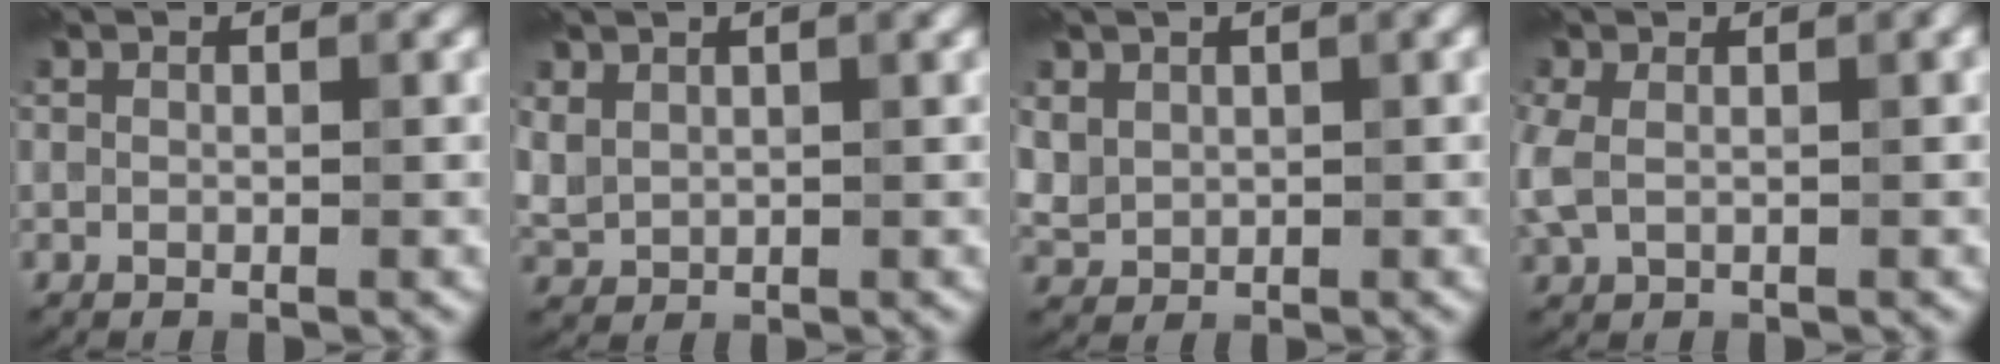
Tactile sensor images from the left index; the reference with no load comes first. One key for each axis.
{"total": 2.8, "fx": 1.7, "fy": 1.5, "fz": 1.6, "tx": -0.044, "ty": 0.006, "tz": 0.040}
{"total": 2.6, "fx": 1.3, "fy": 1.8, "fz": 1.2, "tx": -0.034, "ty": 0.004, "tz": 0.029}
{"total": 4.1, "fx": 0.5, "fy": 2.0, "fz": 3.5, "tx": -0.088, "ty": 0.004, "tz": 0.006}